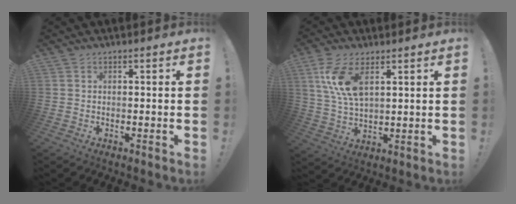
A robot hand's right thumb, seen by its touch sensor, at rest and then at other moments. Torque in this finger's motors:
{"motor_torque": [1.32, 1.48, 0.66, 0.73, 0.07]}